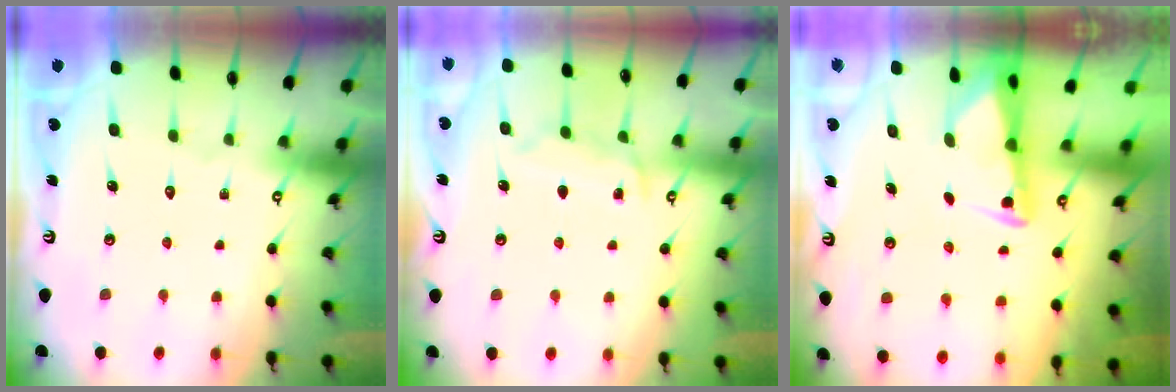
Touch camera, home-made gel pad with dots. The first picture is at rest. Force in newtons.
{"total": 8.1, "press": 8.0, "slide": 0.9}
{"total": 2.3, "press": 2.2, "slide": 0.3}